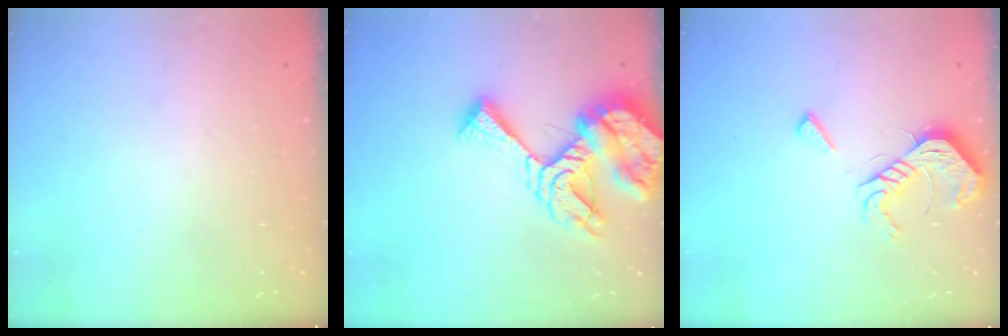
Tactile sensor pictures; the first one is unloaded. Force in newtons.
{"total": 14.4, "press": 14.3, "slide": 1.7}
{"total": 11.4, "press": 11.4, "slide": 0.4}